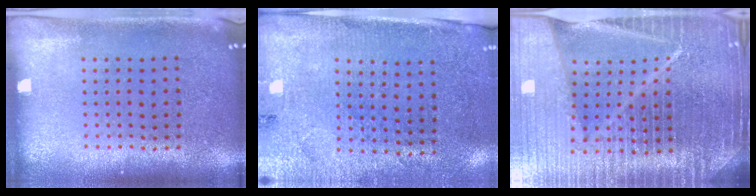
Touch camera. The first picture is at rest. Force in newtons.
{"total": 2.7, "press": 2.5, "slide": 1.1}
{"total": 7.2, "press": 6.1, "slide": 3.8}